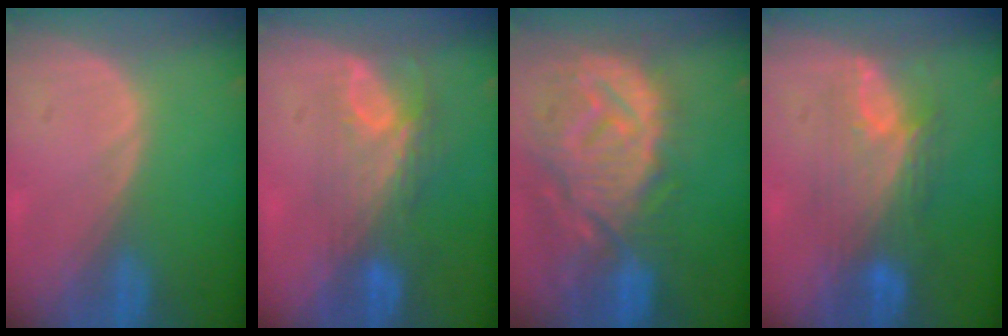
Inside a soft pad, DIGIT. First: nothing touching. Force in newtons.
{"total": 7.8, "press": 6.8, "slide": 3.8}
{"total": 13.6, "press": 11.8, "slide": 6.7}
{"total": 7.5, "press": 7.4, "slide": 1.4}